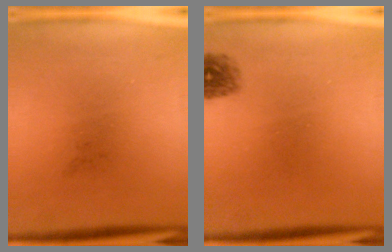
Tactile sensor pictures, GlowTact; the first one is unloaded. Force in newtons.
{"total": 1.6}